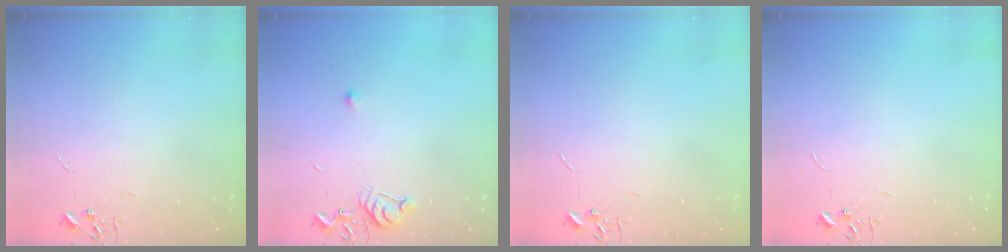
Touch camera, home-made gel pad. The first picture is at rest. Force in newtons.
{"total": 6.3, "press": 6.2, "slide": 0.8}
{"total": 0.0}
{"total": 0.0}